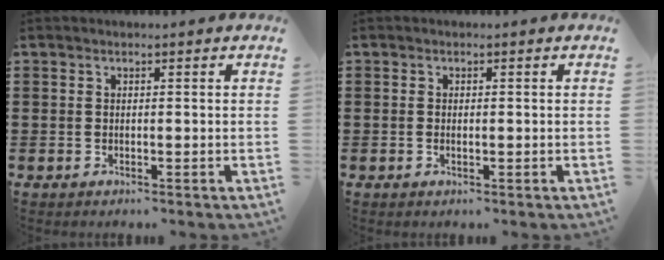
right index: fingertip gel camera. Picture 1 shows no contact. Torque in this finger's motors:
{"motor_torque": [-0.66, 1.25, -0.02, 0.00]}